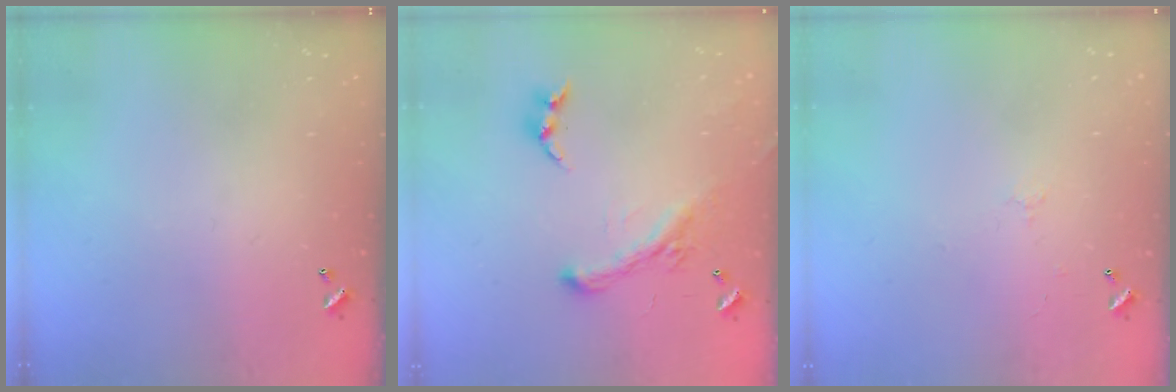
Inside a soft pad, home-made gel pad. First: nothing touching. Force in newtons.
{"total": 2.5, "press": 2.0, "slide": 1.4}
{"total": 0.7, "press": 0.2, "slide": 0.6}